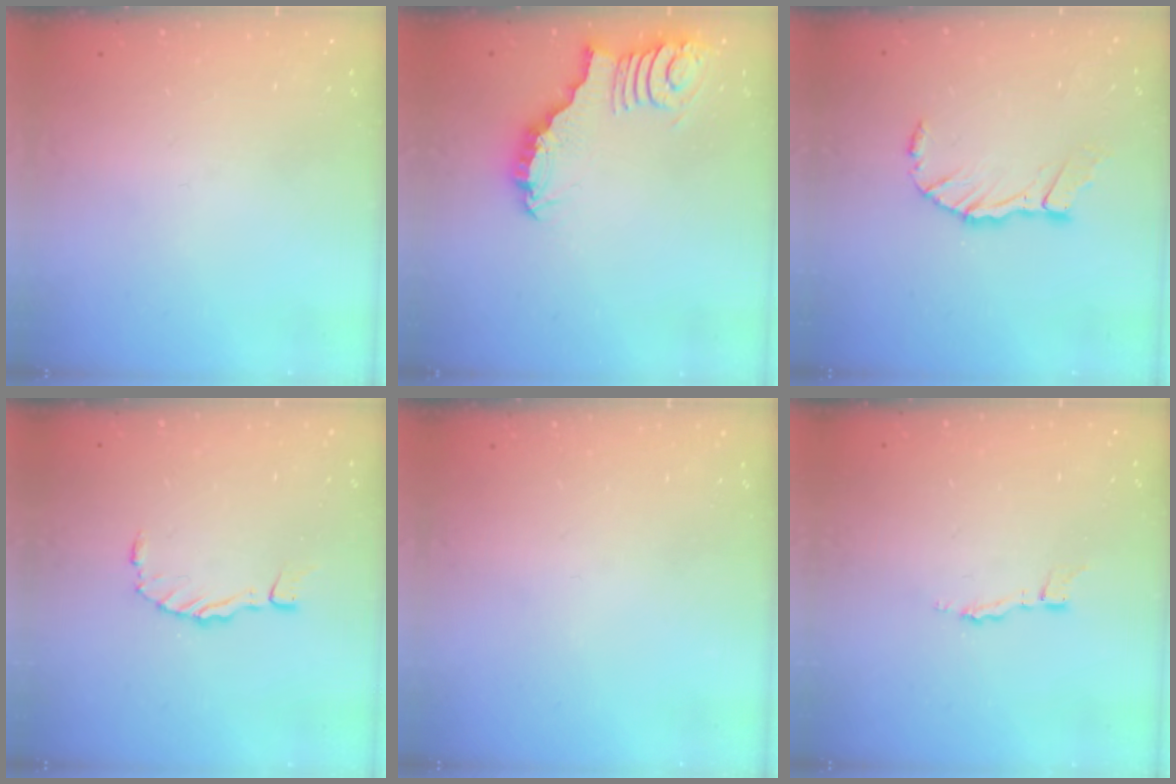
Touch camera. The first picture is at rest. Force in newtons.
{"total": 3.0, "press": 3.0, "slide": 0.0}
{"total": 8.8, "press": 8.7, "slide": 1.3}
{"total": 0.0}
{"total": 0.0}
{"total": 2.9, "press": 2.9, "slide": 0.3}